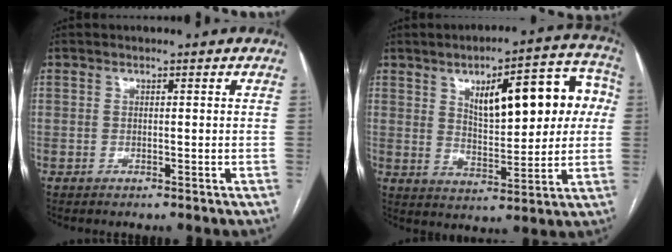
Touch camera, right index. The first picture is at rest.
{"total": 16.2, "force": [4.1, 5.8, 14.6], "torque": [-0.188, 0.035, 0.062]}